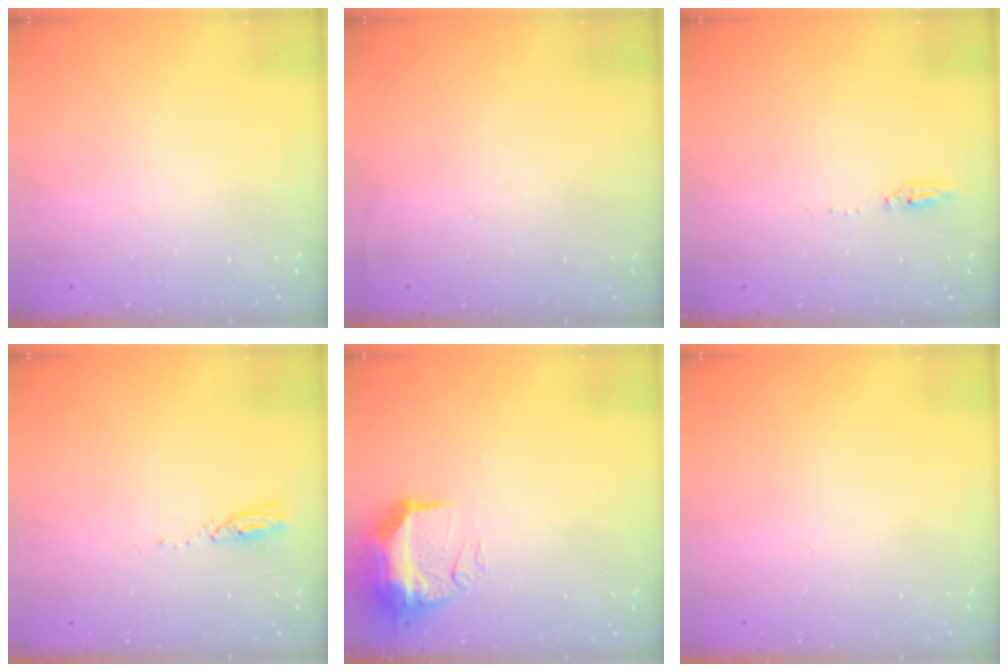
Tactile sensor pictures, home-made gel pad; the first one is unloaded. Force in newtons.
{"total": 2.9, "press": 2.4, "slide": 1.6}
{"total": 4.8, "press": 4.8, "slide": 0.6}
{"total": 3.1, "press": 3.1, "slide": 0.1}
{"total": 11.0, "press": 10.9, "slide": 1.1}
{"total": 0.0}